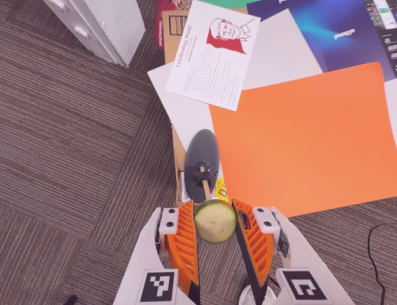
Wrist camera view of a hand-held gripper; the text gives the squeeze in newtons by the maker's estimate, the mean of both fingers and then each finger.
{"total": 9.0, "left": 9.1, "right": 9.0}